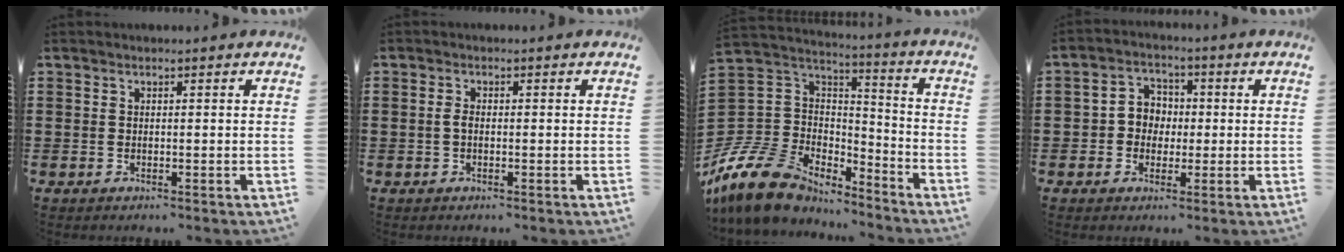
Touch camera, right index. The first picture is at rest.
{"total": 1.3, "force": [-0.3, 0.5, 1.2], "torque": [-0.038, -0.006, -0.011]}
{"total": 12.8, "force": [-10.1, 6.6, 4.4], "torque": [-0.132, 0.023, -0.192]}
{"total": 4.1, "force": [-0.5, 3.9, 1.2], "torque": [-0.038, 0.015, -0.014]}